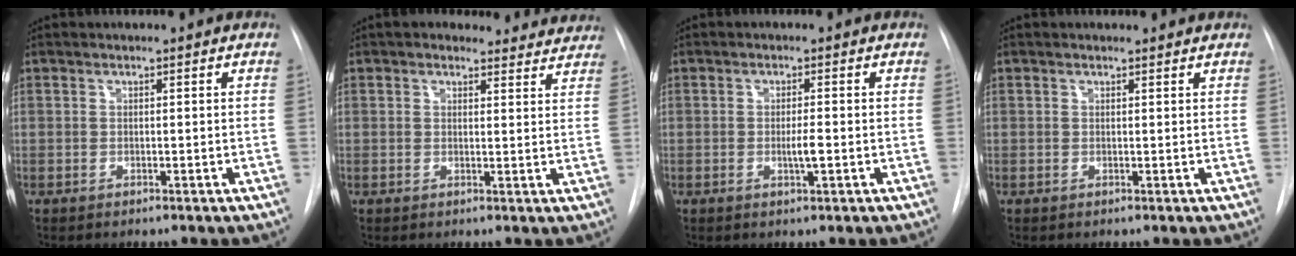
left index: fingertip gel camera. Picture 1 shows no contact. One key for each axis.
{"total": 8.0, "fx": 7.4, "fy": 2.9, "fz": 0.7, "tx": 0.025, "ty": 0.003, "tz": 0.059}
{"total": 2.2, "fx": -0.5, "fy": 0.1, "fz": 2.2, "tx": -0.042, "ty": -0.004, "tz": -0.008}
{"total": 1.2, "fx": 1.2, "fy": 0.2, "fz": -0.1, "tx": -0.013, "ty": 0.000, "tz": 0.011}